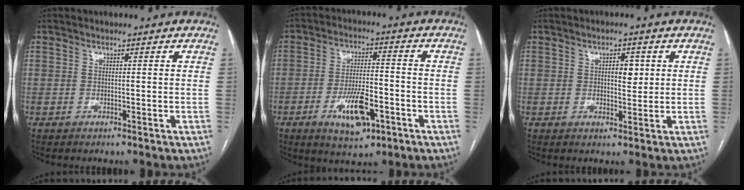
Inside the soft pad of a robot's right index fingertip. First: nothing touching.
{"total": 9.5, "force": [-4.3, 3.3, 7.9], "torque": [-0.145, -0.002, -0.066]}
{"total": 3.1, "force": [0.7, 1.6, 2.5], "torque": [-0.036, 0.002, 0.012]}